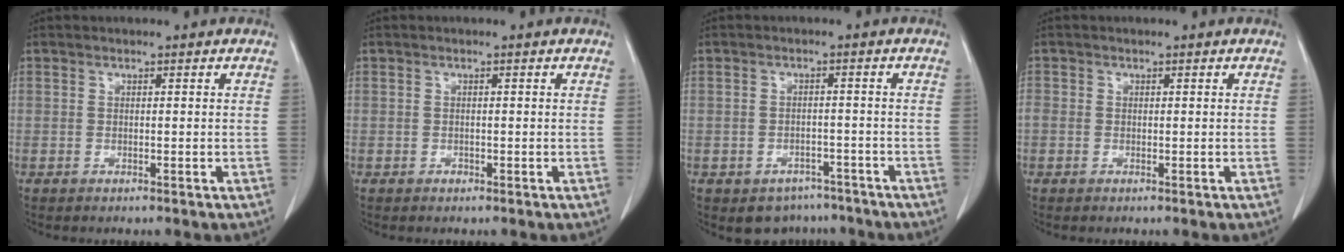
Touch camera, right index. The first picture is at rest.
{"total": 0.5, "force": [-0.3, 0.5, 0.1], "torque": [-0.002, 0.003, -0.005]}
{"total": 5.2, "force": [-4.0, 3.1, 0.8], "torque": [0.002, 0.011, -0.054]}
{"total": 1.3, "force": [-0.2, 1.2, 0.6], "torque": [-0.022, 0.011, -0.004]}